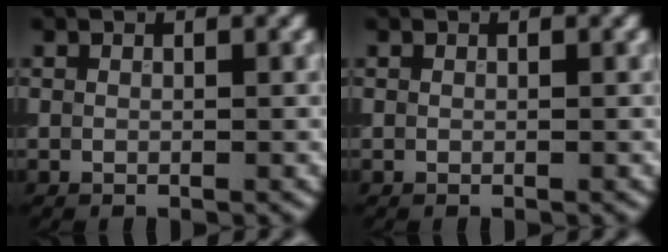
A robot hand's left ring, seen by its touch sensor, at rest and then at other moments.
{"total": 0.0}